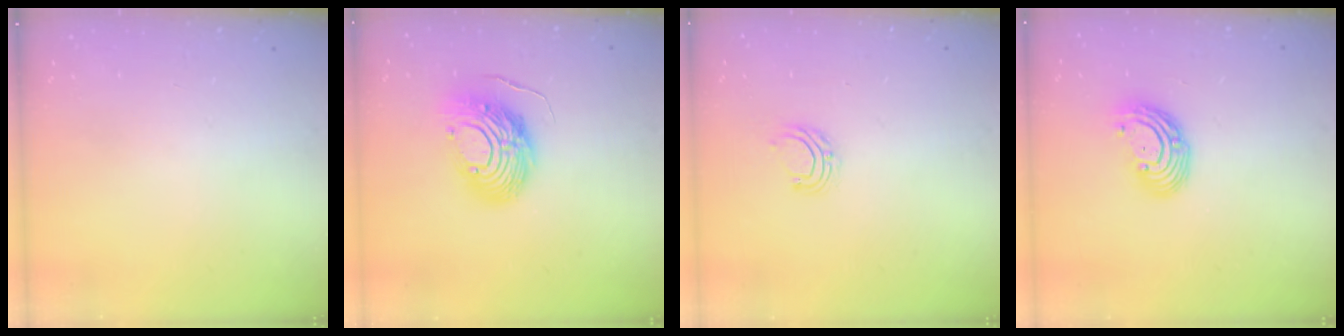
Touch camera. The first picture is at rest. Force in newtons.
{"total": 12.4, "press": 12.3, "slide": 1.1}
{"total": 5.9, "press": 5.9, "slide": 0.4}
{"total": 9.0, "press": 8.8, "slide": 1.7}